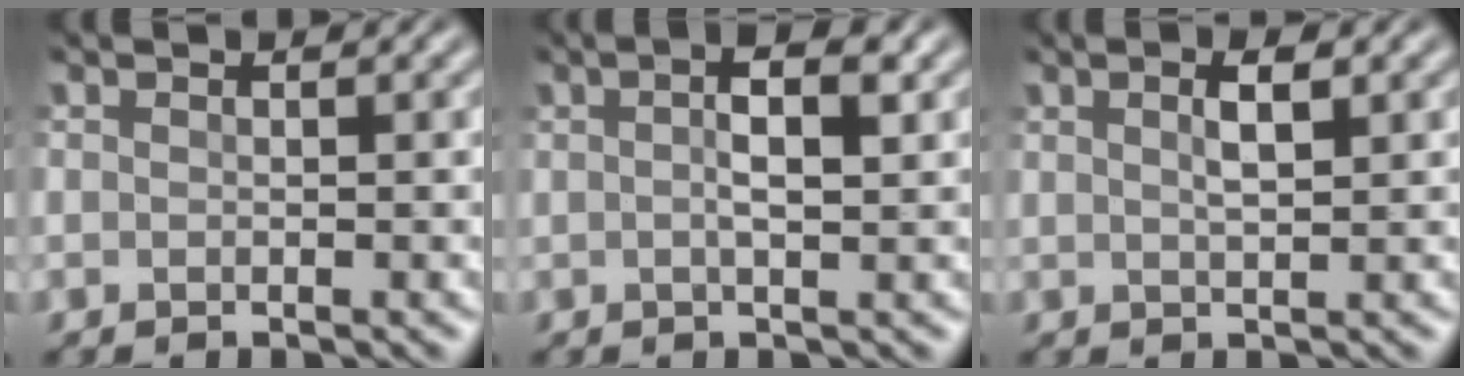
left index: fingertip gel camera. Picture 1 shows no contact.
{"total": 3.6, "force": [0.7, 1.1, 3.3], "torque": [-0.064, 0.004, 0.009]}
{"total": 2.2, "force": [0.8, 0.6, 1.9], "torque": [-0.036, 0.003, 0.015]}